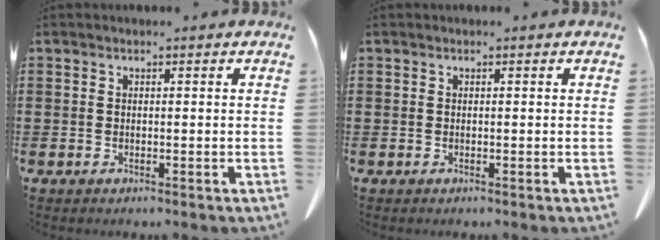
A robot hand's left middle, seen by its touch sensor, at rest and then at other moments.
{"total": 0.0}